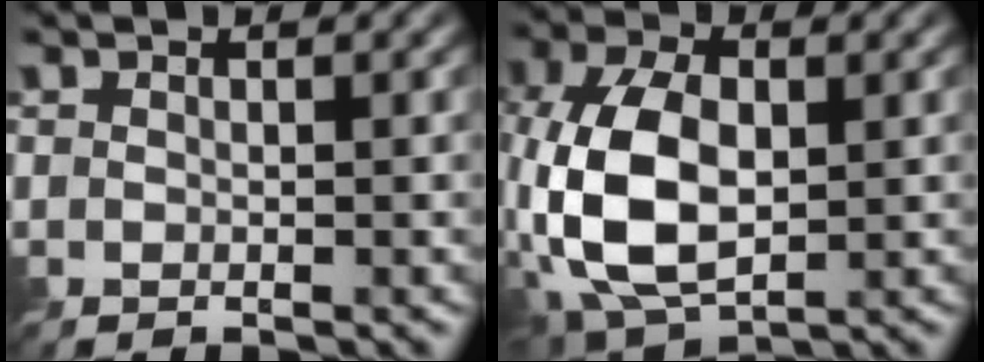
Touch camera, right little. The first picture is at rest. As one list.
[{"total": 9.8, "force": [-1.6, 5.6, 7.9], "torque": [-0.180, 0.001, -0.036]}]